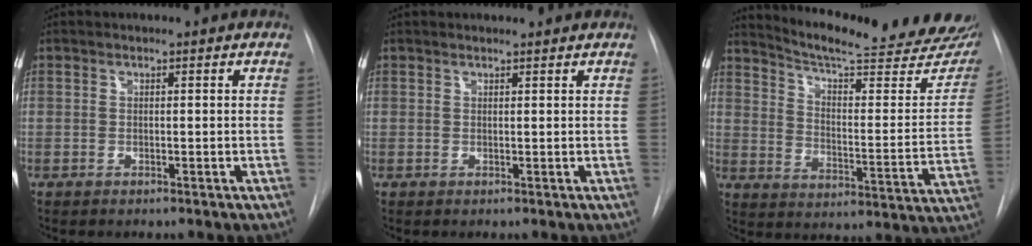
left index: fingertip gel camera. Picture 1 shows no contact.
{"total": 2.4, "force": [2.4, 0.1, 0.4], "torque": [-0.009, 0.015, 0.029]}
{"total": 25.3, "force": [22.4, 3.5, 11.3], "torque": [-0.165, -0.070, 0.285]}